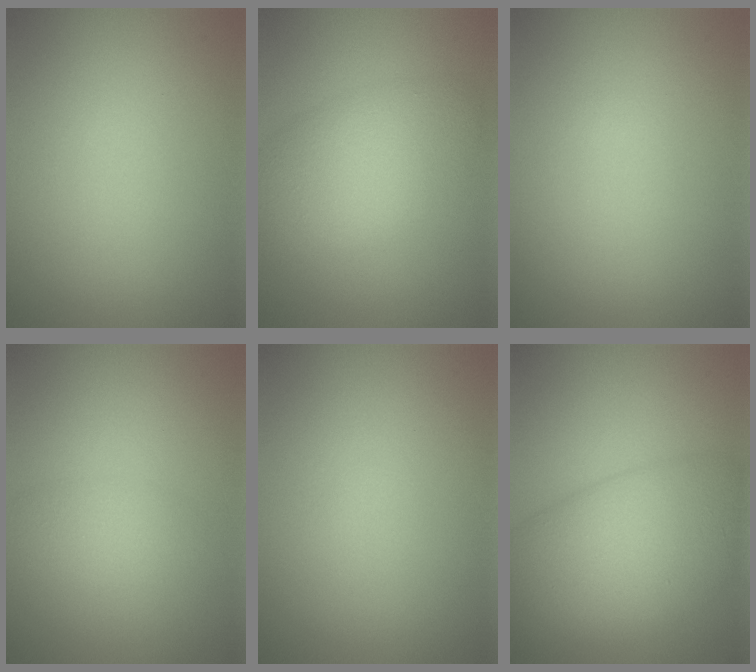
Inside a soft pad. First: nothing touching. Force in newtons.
{"total": 5.2, "press": 5.2, "slide": 0.1}
{"total": 0.0}
{"total": 2.0, "press": 2.0, "slide": 0.0}
{"total": 0.0}
{"total": 8.9, "press": 8.9, "slide": 0.3}